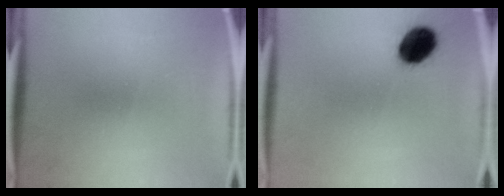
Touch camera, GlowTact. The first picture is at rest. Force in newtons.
{"total": 10.1}